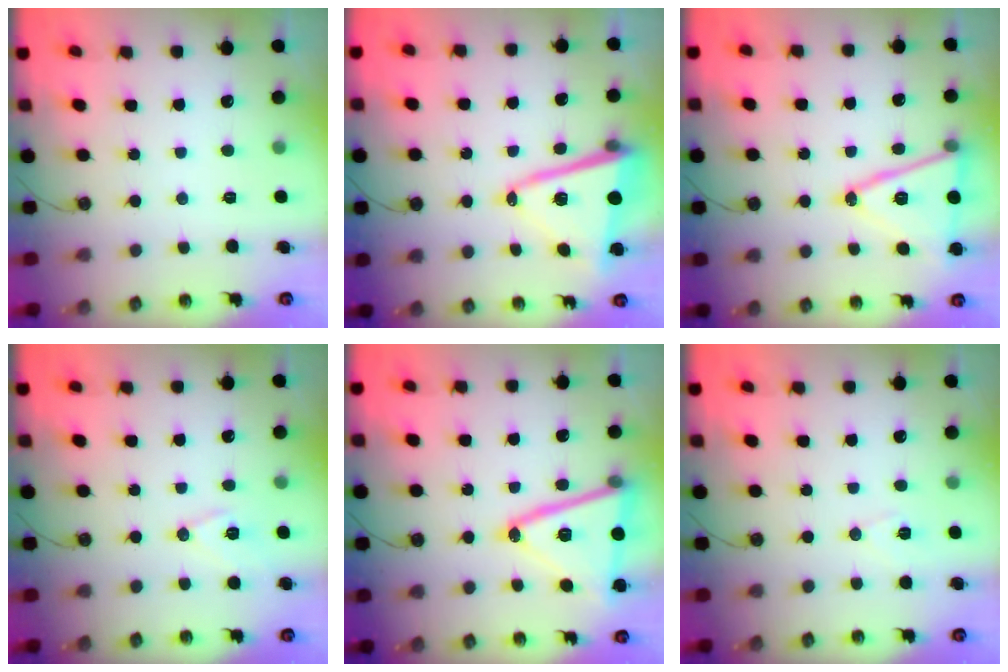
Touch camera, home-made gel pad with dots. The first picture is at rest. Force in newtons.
{"total": 15.1, "press": 15.0, "slide": 1.8}
{"total": 16.0, "press": 15.6, "slide": 3.6}
{"total": 9.3, "press": 8.6, "slide": 3.6}
{"total": 21.0, "press": 20.7, "slide": 3.5}
{"total": 6.5, "press": 4.8, "slide": 4.4}